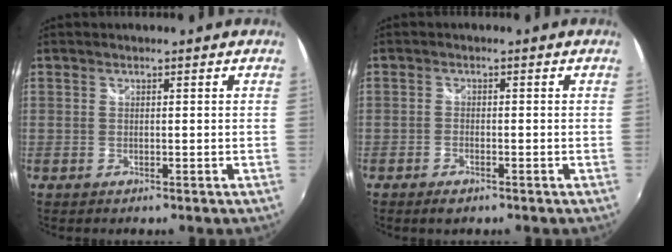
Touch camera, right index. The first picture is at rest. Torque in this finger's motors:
{"motor_torque": [0.29, -0.14, 0.09, 0.01]}